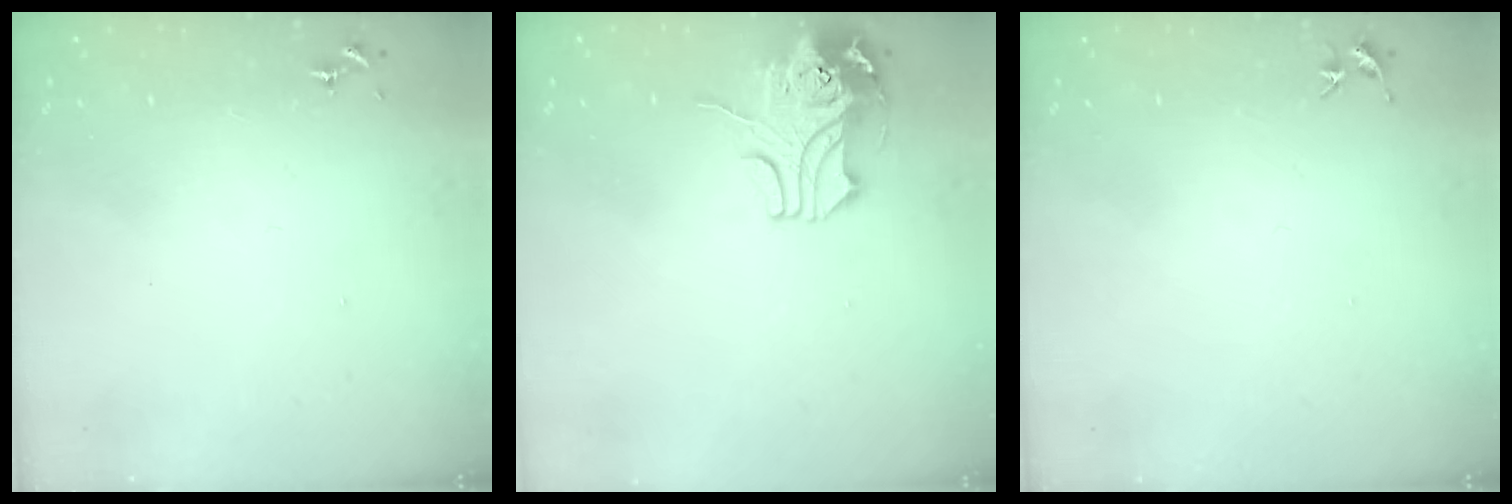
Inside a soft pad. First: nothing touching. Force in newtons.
{"total": 10.6, "press": 10.4, "slide": 1.7}
{"total": 3.3, "press": 3.3, "slide": 0.4}